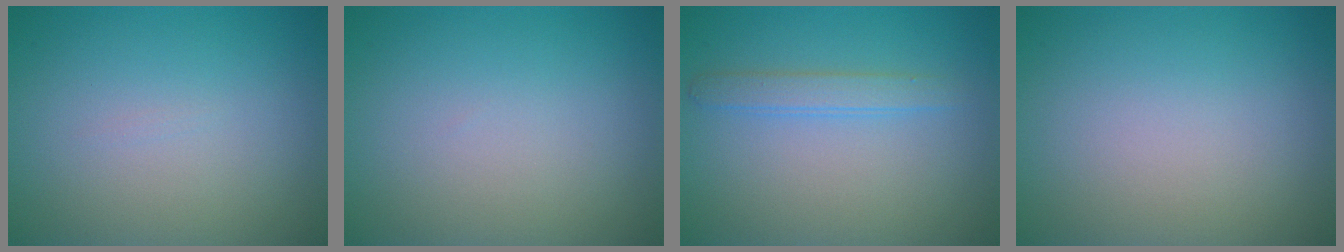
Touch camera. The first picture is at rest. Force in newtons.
{"total": 0.0}
{"total": 1.8, "press": 1.8, "slide": 0.1}
{"total": 0.0}